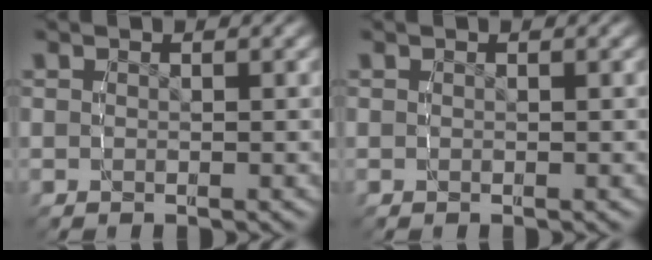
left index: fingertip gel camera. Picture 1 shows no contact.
{"total": 0.0}